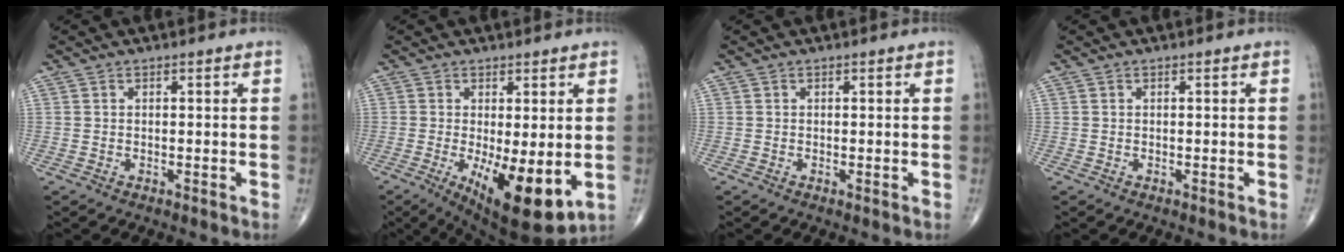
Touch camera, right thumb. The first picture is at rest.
{"total": 12.5, "force": [-2.5, 4.3, 11.5], "torque": [-0.171, -0.029, -0.023]}
{"total": 0.0}
{"total": 0.0}